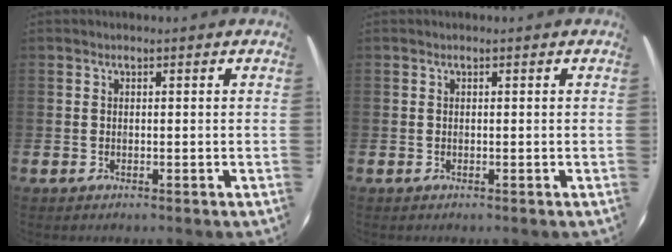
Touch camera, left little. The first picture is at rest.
{"total": 0.0}